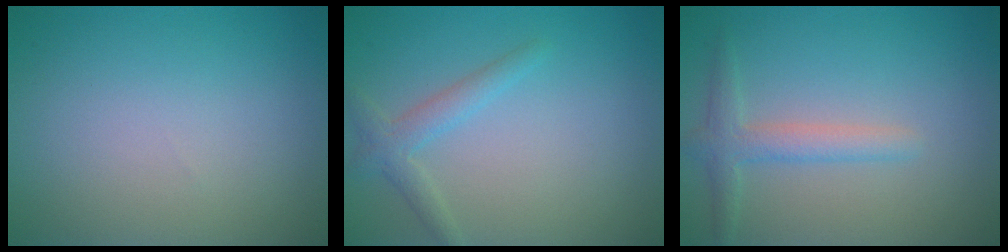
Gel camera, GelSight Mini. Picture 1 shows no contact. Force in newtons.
{"total": 2.1, "press": 2.1, "slide": 0.1}
{"total": 2.4, "press": 2.4, "slide": 0.1}